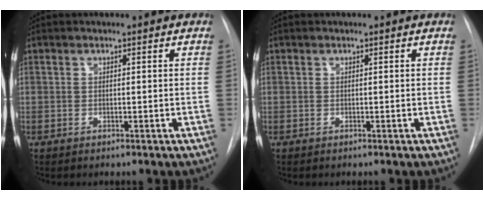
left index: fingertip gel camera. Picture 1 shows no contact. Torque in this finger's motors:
{"motor_torque": [0.00, 0.00, 0.00, 0.01]}